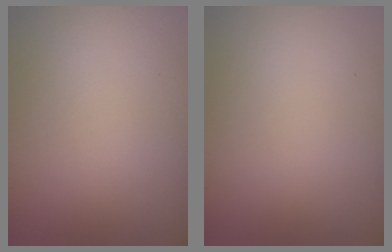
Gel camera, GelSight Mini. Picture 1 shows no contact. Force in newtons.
{"total": 0.0}